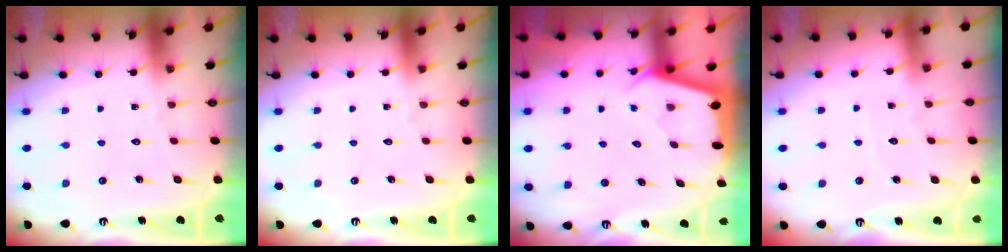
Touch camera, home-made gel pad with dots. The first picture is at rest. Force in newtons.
{"total": 0.0}
{"total": 2.3, "press": 2.3, "slide": 0.3}
{"total": 2.3, "press": 2.2, "slide": 0.3}